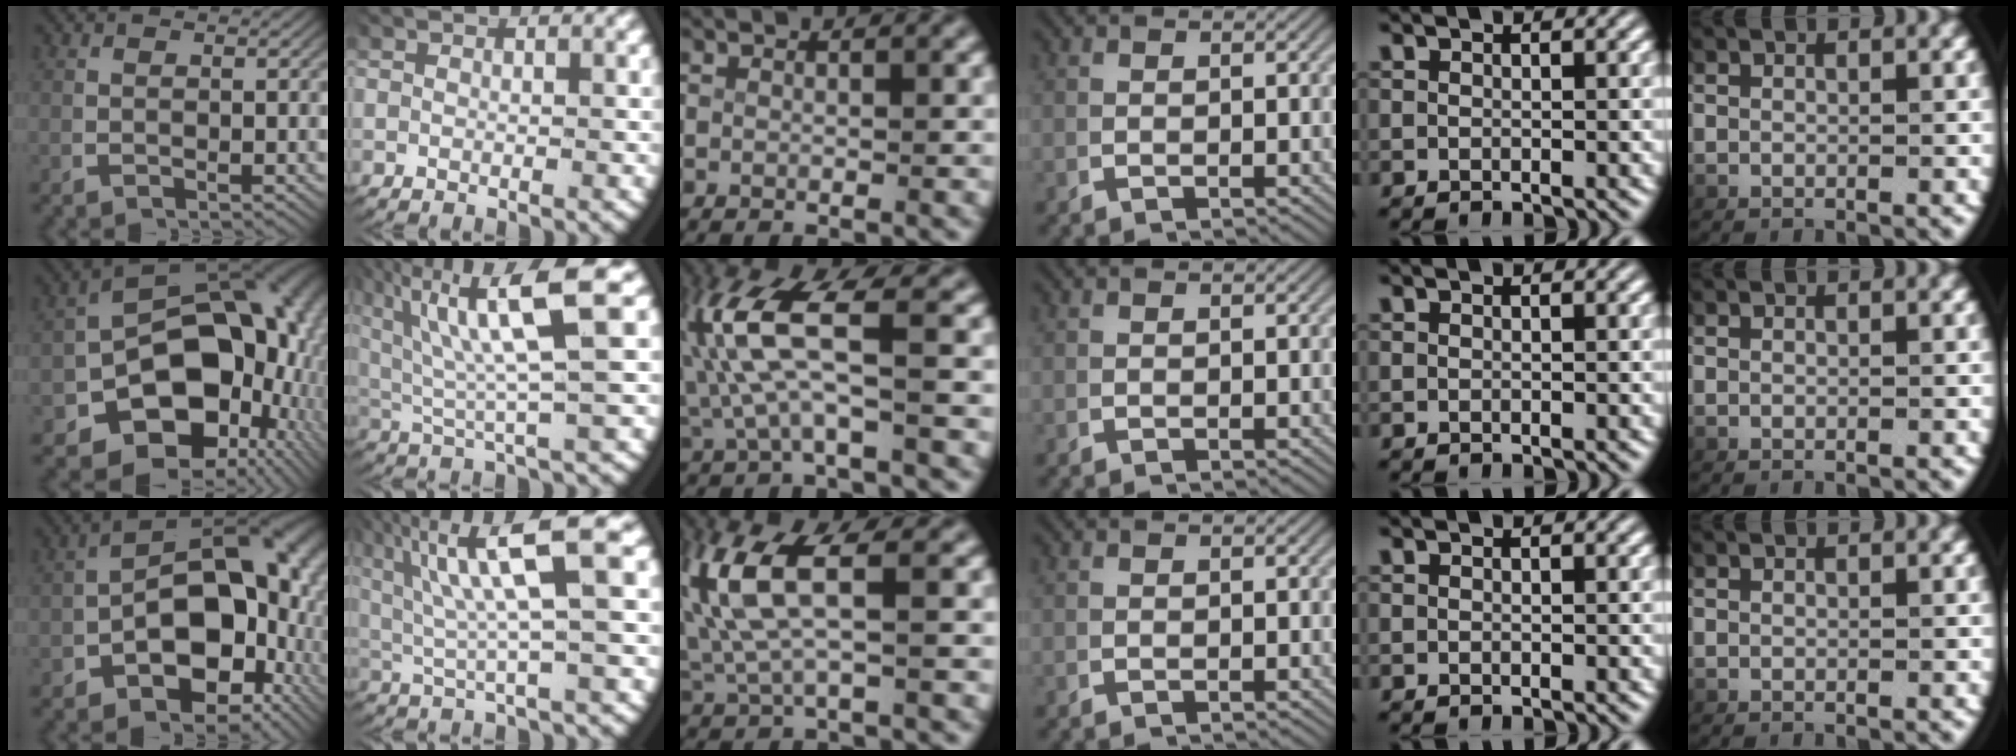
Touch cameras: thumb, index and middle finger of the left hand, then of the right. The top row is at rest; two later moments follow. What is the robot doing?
{"motion": "lift_and_place", "object": "ribbon"}